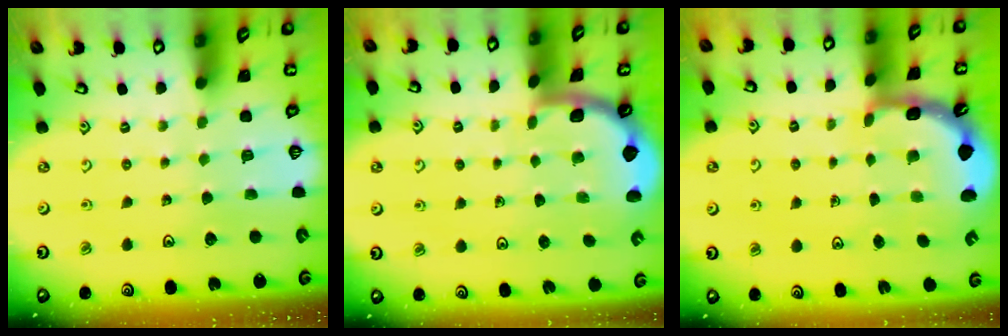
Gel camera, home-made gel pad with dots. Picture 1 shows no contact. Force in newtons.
{"total": 1.7, "press": 1.7, "slide": 0.0}
{"total": 2.7, "press": 2.7, "slide": 0.6}